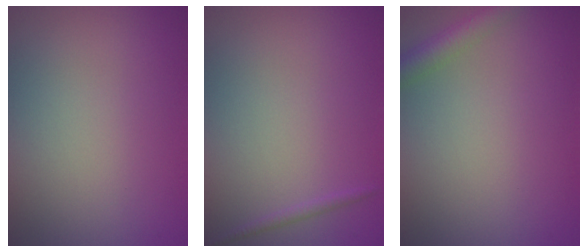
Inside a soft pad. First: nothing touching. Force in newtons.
{"total": 0.6, "press": 0.6, "slide": 0.1}
{"total": 2.6, "press": 2.6, "slide": 0.1}